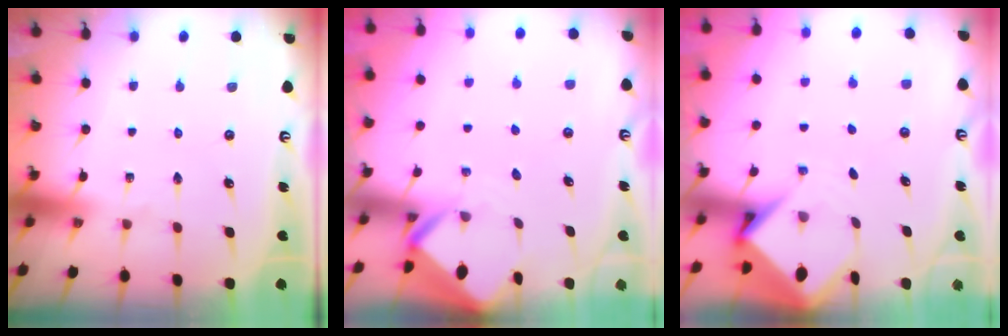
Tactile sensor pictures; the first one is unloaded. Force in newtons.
{"total": 2.9, "press": 2.9, "slide": 0.2}
{"total": 5.0, "press": 5.0, "slide": 0.3}